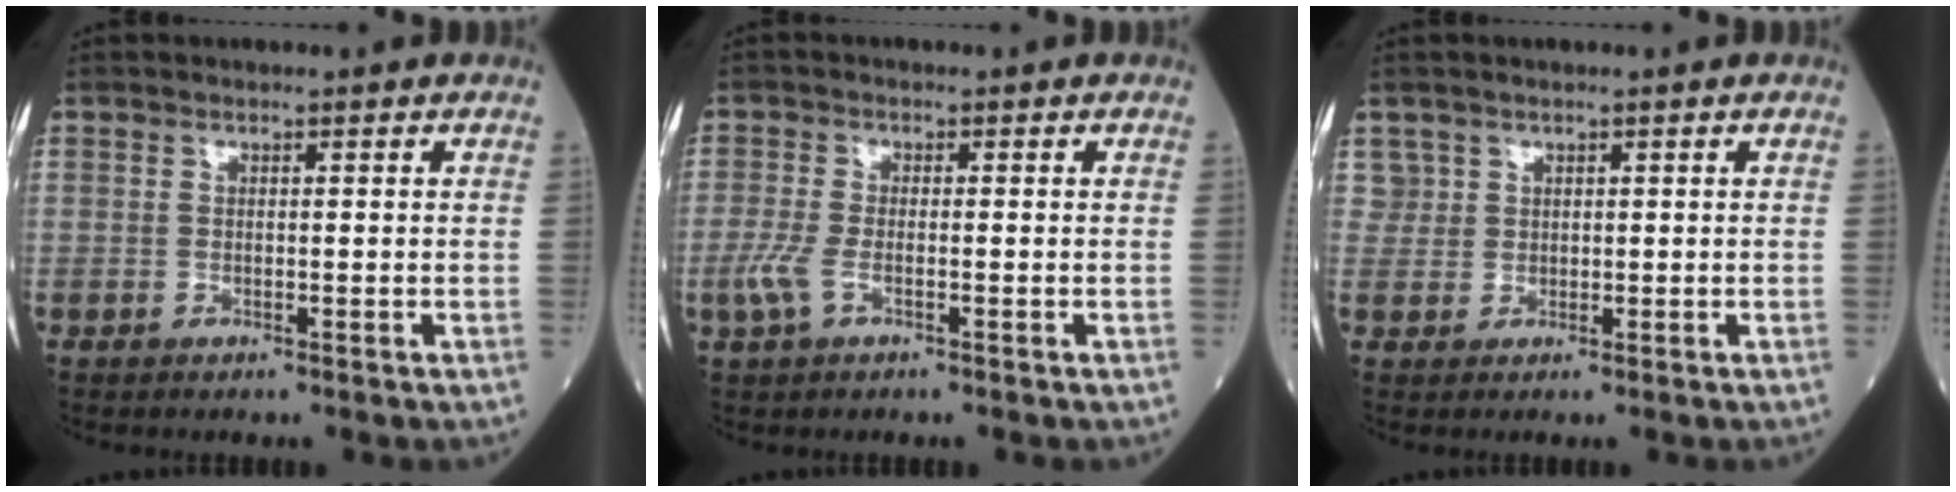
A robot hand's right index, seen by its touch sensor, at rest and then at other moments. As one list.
[{"total": 3.2, "force": [-1.2, 1.1, 2.7], "torque": [-0.081, -0.007, -0.029]}, {"total": 1.5, "force": [0.6, 1.3, -0.4], "torque": [0.018, 0.009, 0.007]}]